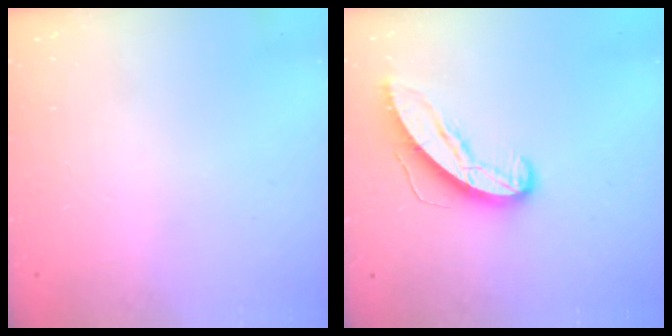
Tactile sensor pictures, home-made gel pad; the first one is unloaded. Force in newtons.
{"total": 9.9, "press": 9.8, "slide": 0.8}